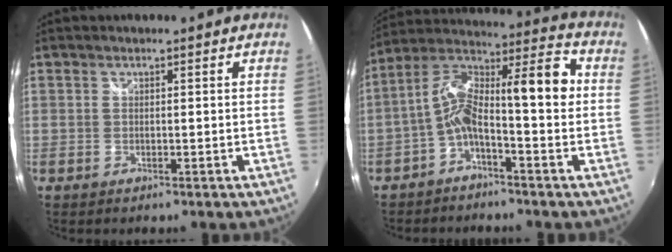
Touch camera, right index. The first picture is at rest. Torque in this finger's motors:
{"motor_torque": [0.55, -0.27, 0.83, 0.12]}